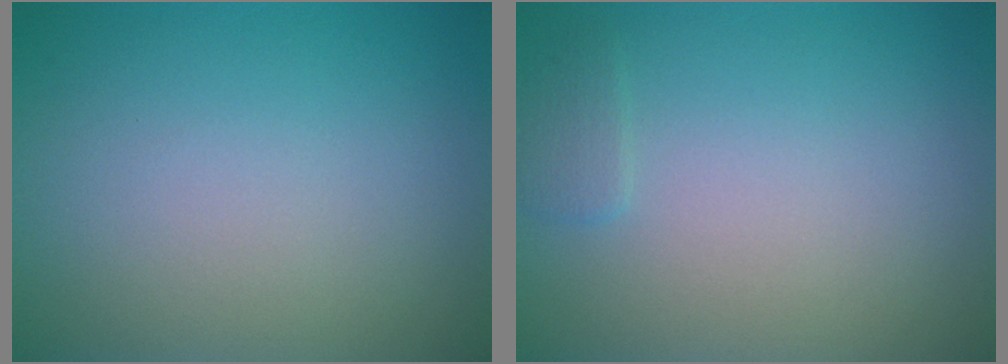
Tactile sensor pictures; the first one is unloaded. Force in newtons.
{"total": 0.9, "press": 0.9, "slide": 0.1}